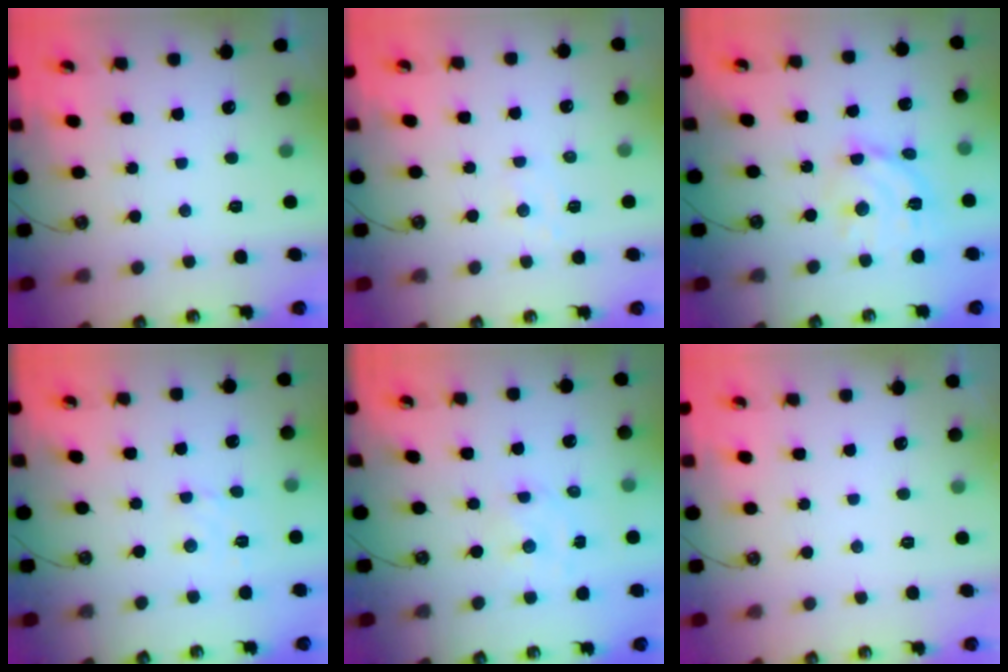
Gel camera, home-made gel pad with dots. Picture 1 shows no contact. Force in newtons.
{"total": 5.2, "press": 5.1, "slide": 0.7}
{"total": 12.0, "press": 12.0, "slide": 1.0}
{"total": 2.1, "press": 2.0, "slide": 0.6}
{"total": 1.8, "press": 1.8, "slide": 0.0}
{"total": 0.0}